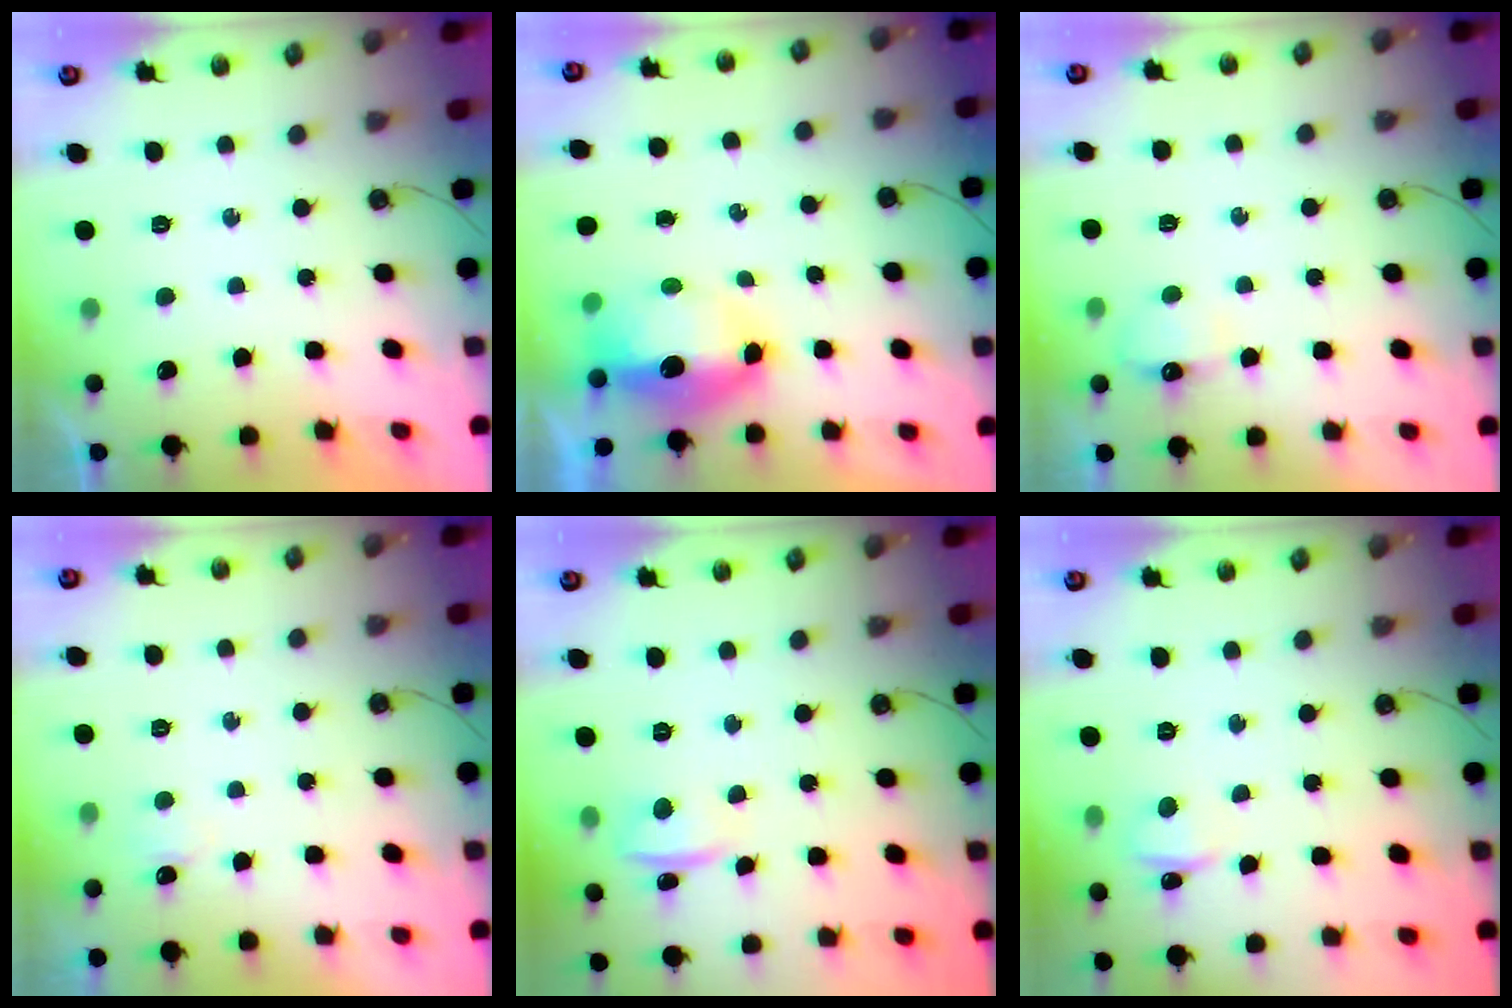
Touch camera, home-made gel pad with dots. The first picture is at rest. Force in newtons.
{"total": 7.3, "press": 7.2, "slide": 0.7}
{"total": 7.2, "press": 7.2, "slide": 0.9}
{"total": 3.2, "press": 3.2, "slide": 0.5}
{"total": 1.4, "press": 1.2, "slide": 0.7}
{"total": 3.7, "press": 3.7, "slide": 0.5}